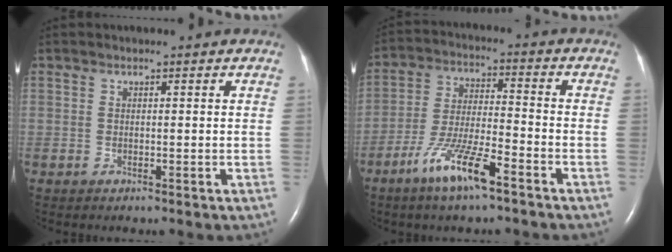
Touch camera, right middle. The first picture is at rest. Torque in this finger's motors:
{"motor_torque": [1.07, -0.95, 0.68, 0.20]}